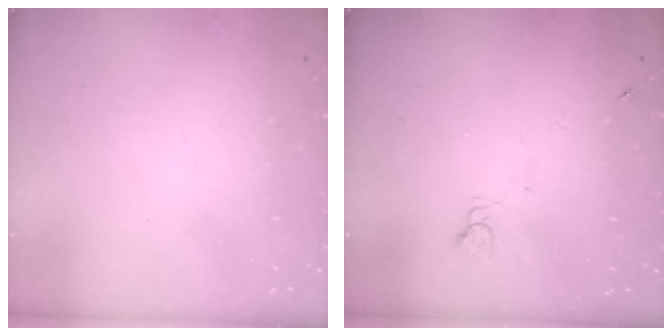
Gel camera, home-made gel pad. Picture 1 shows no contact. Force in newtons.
{"total": 2.7, "press": 2.7, "slide": 0.3}